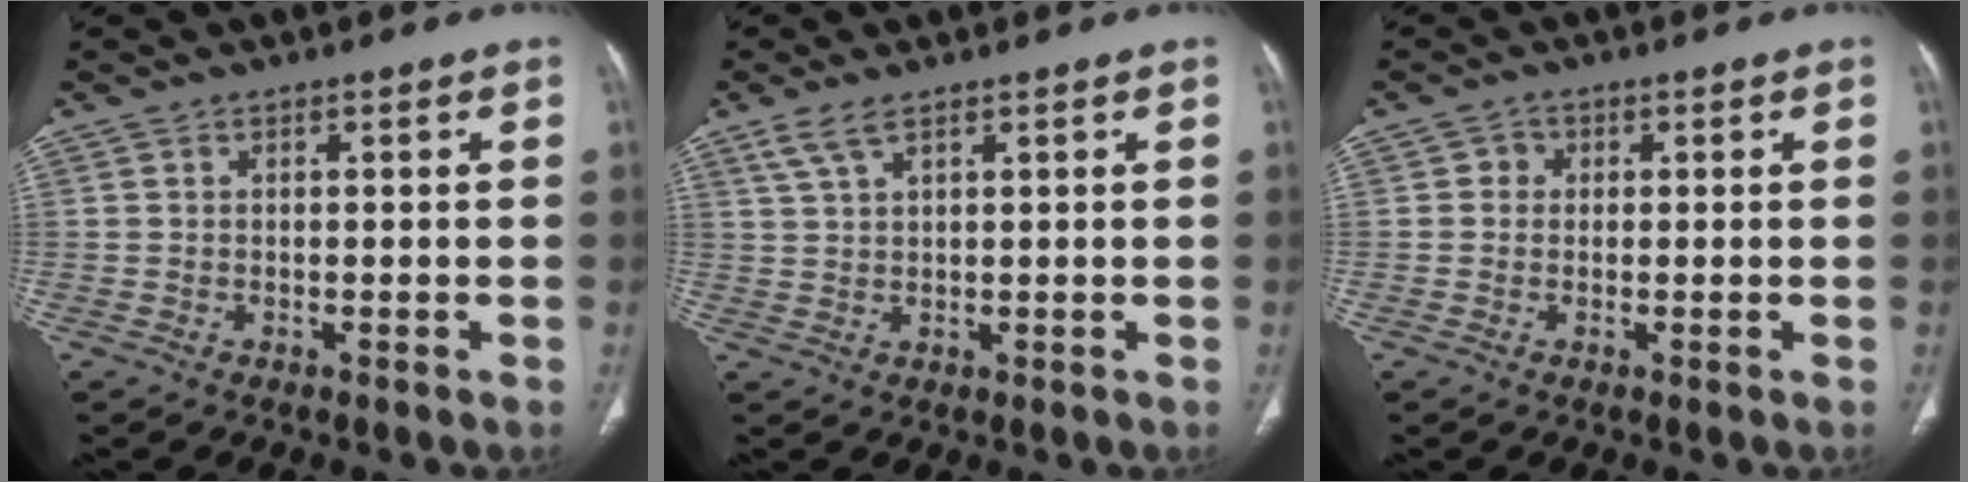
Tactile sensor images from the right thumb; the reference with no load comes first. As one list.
[{"total": 3.5, "force": [2.3, 1.1, 2.4], "torque": [-0.060, 0.005, 0.055]}, {"total": 1.7, "force": [0.2, 1.6, 0.5], "torque": [0.002, 0.004, -0.002]}]